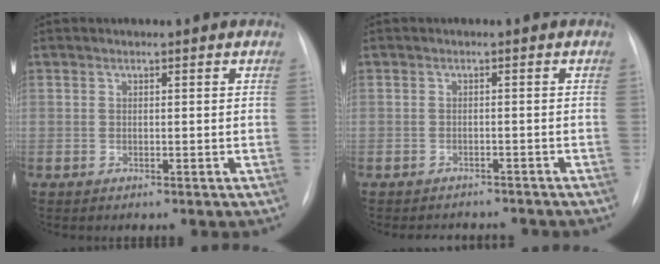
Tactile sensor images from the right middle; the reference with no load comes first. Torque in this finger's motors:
{"motor_torque": [0.02, -0.09, 0.00, 0.01]}